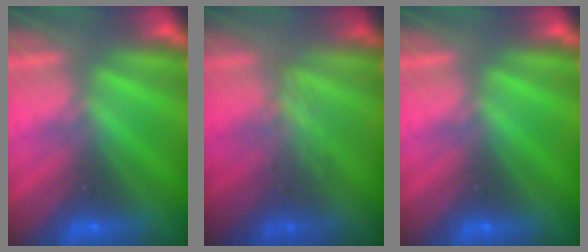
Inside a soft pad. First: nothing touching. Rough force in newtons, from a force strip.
{"total": 2.4}
{"total": 0.0}